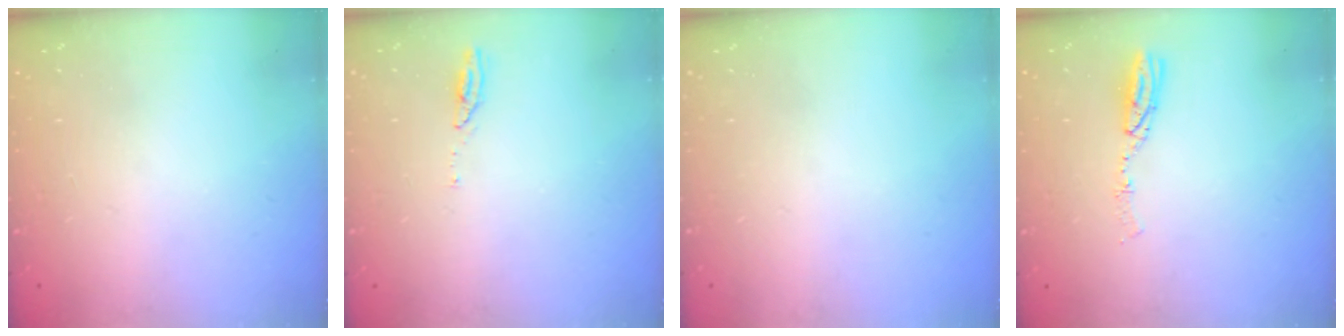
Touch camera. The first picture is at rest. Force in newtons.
{"total": 3.6, "press": 3.5, "slide": 0.3}
{"total": 0.0}
{"total": 5.1, "press": 5.1, "slide": 0.3}